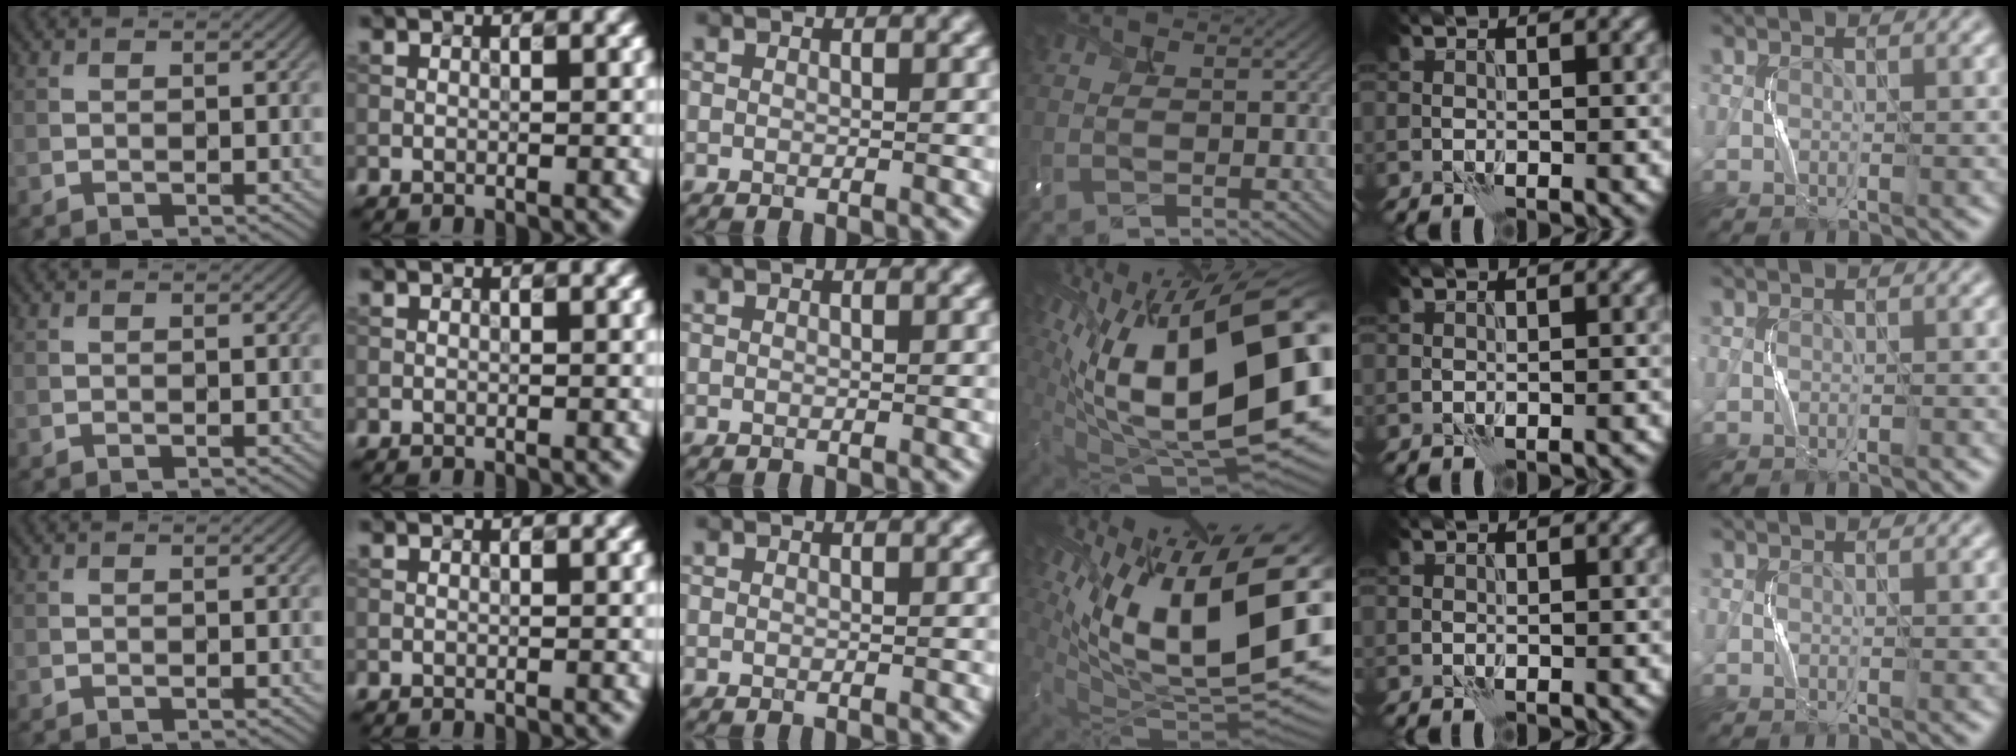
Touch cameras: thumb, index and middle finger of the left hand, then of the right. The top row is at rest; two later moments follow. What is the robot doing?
{"motion": "shake", "object": "tambourine"}